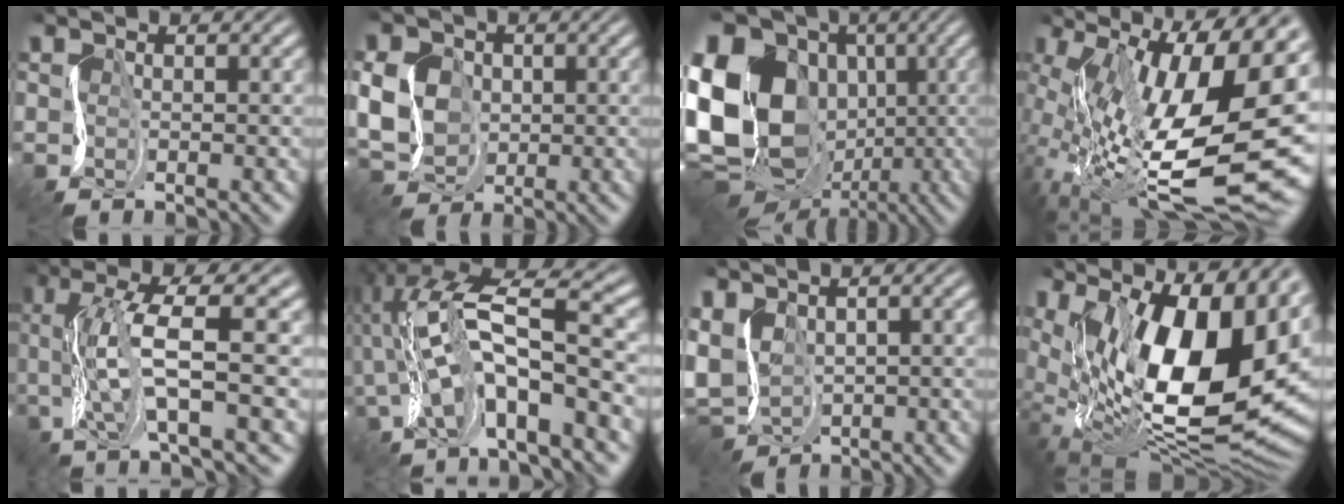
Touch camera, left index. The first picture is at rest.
{"total": 5.0, "force": [-2.1, 3.8, 2.4], "torque": [-0.050, -0.012, -0.040]}
{"total": 17.4, "force": [-2.4, 14.4, 9.4], "torque": [-0.208, -0.009, -0.047]}
{"total": 17.5, "force": [-2.1, 7.8, 15.5], "torque": [-0.262, -0.043, -0.031]}
{"total": 6.9, "force": [-1.4, 0.8, 6.7], "torque": [-0.113, -0.006, -0.027]}
{"total": 9.6, "force": [-3.2, 3.1, 8.4], "torque": [-0.138, -0.014, -0.056]}
{"total": 7.7, "force": [-2.9, 4.7, 5.4], "torque": [-0.108, -0.027, -0.021]}
{"total": 16.0, "force": [3.0, 7.8, 13.7], "torque": [-0.180, -0.009, 0.058]}